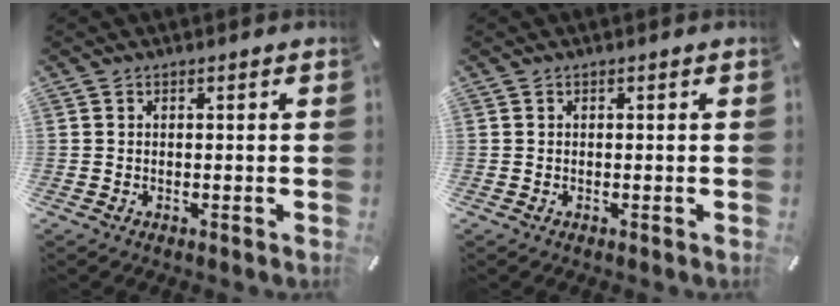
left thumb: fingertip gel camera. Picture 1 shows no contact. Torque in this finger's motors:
{"motor_torque": [-0.01, -0.01, -0.03, 0.03, 0.00]}